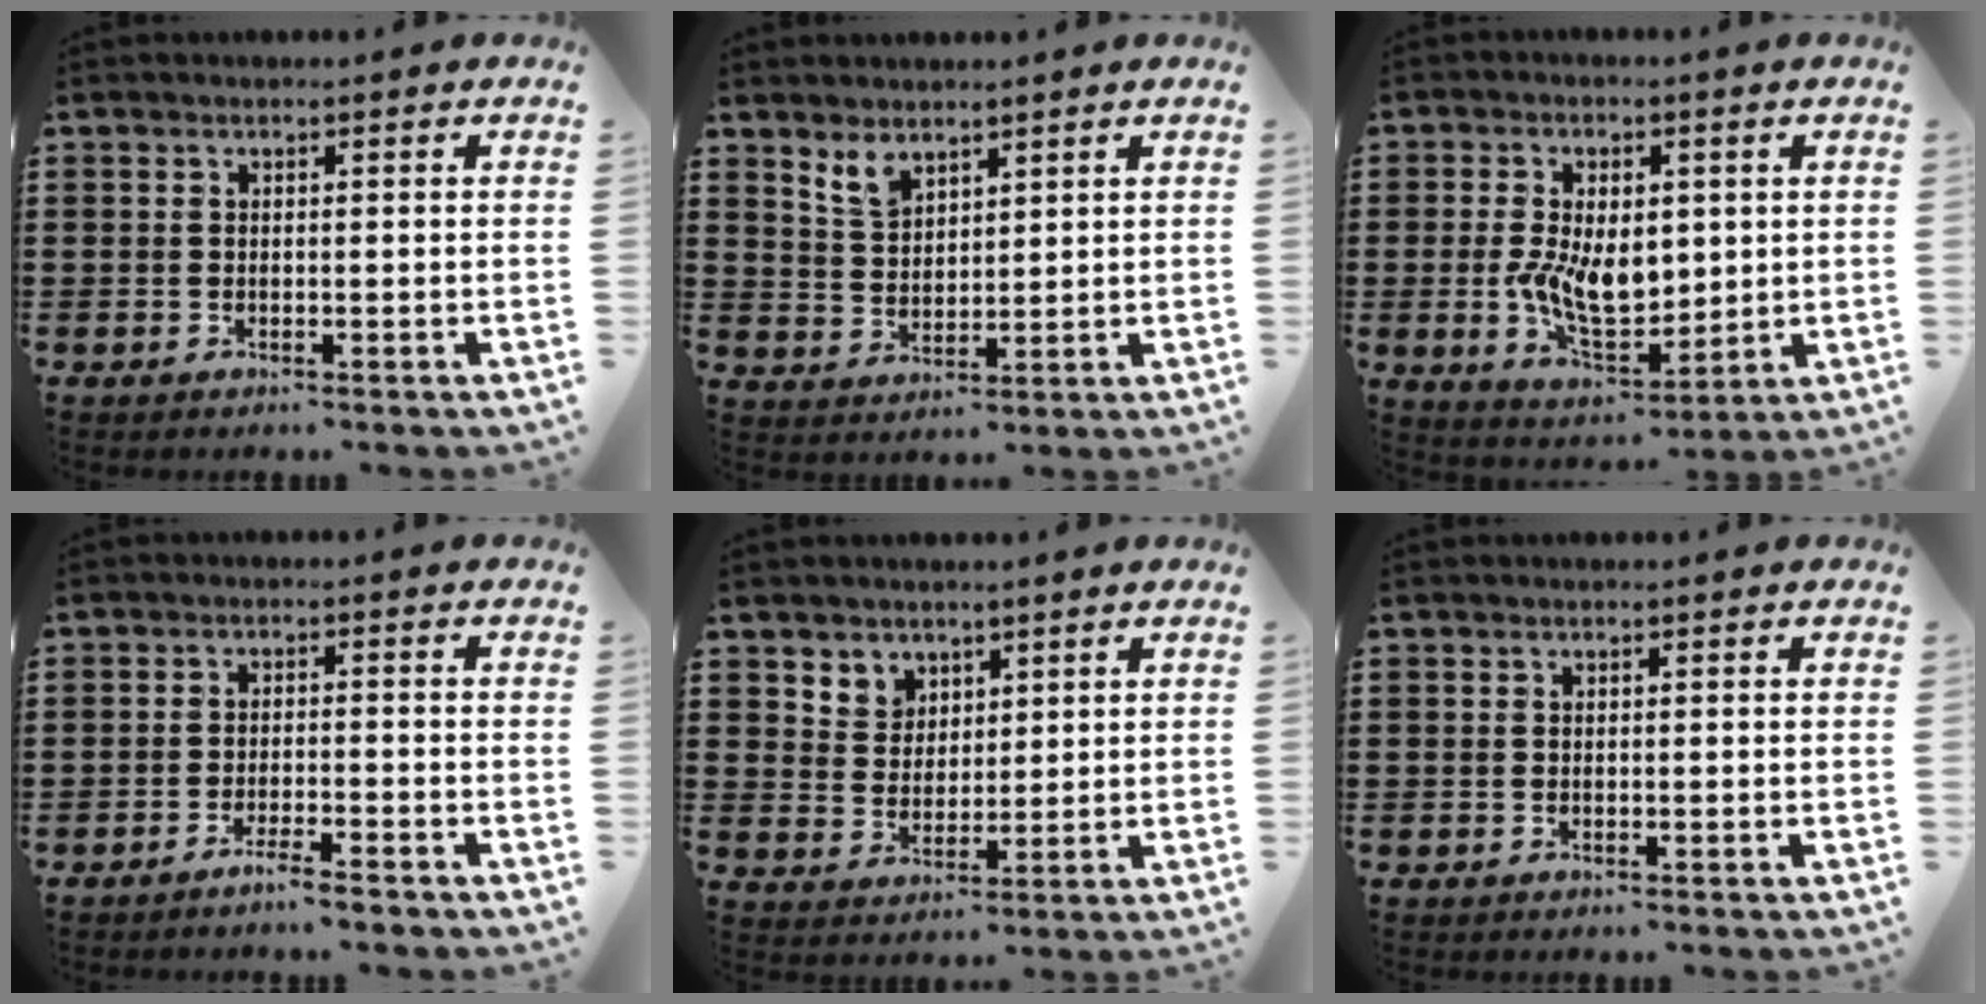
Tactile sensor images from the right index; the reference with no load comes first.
{"total": 3.8, "force": [3.1, 1.8, 1.4], "torque": [-0.038, 0.002, 0.058]}
{"total": 9.1, "force": [0.3, 5.6, 7.2], "torque": [-0.140, 0.000, 0.006]}
{"total": 2.6, "force": [-2.3, -0.1, 1.2], "torque": [-0.020, 0.003, -0.043]}
{"total": 4.5, "force": [3.0, 3.3, 0.0], "torque": [-0.020, 0.004, 0.057]}
{"total": 0.0}